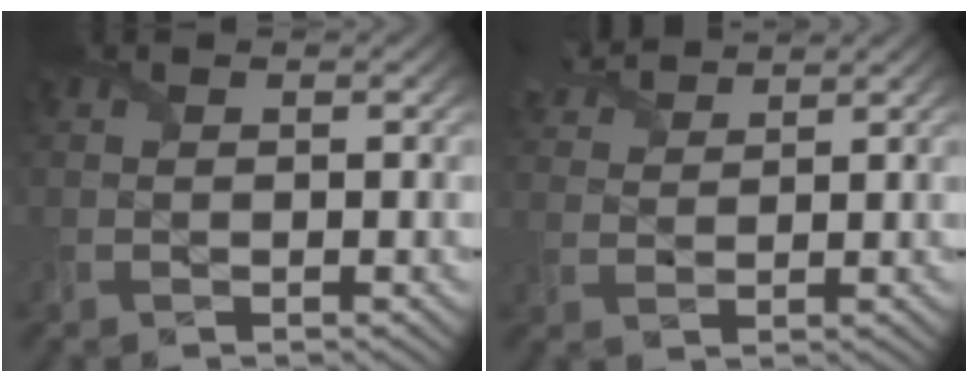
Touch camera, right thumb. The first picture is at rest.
{"total": 4.7, "force": [4.2, 1.2, 1.9], "torque": [-0.056, 0.018, 0.082]}